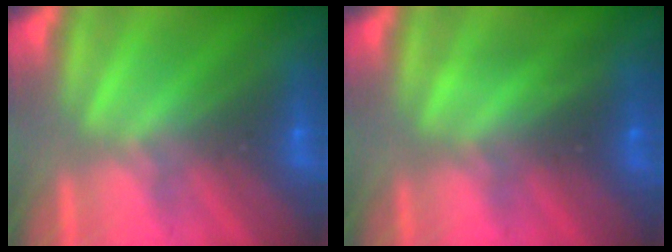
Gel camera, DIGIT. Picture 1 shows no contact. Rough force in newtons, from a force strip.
{"total": 1.7}